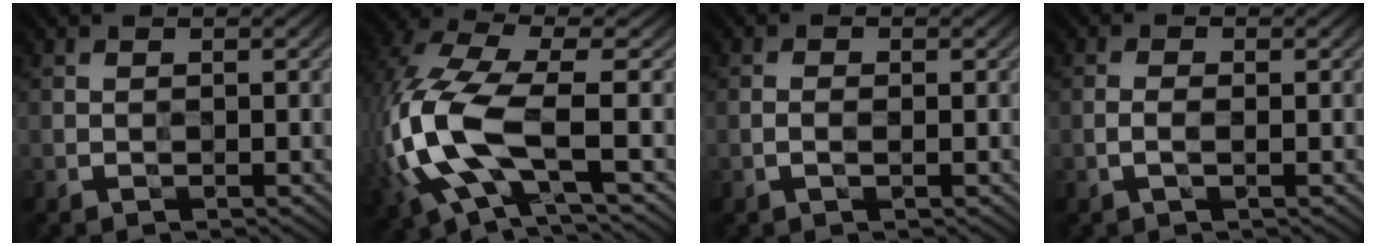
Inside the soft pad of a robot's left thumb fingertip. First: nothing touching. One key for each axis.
{"total": 14.0, "fx": -2.6, "fy": 5.6, "fz": 12.5, "tx": -0.315, "ty": -0.007, "tz": -0.051}
{"total": 1.0, "fx": -0.2, "fy": 0.4, "fz": 0.8, "tx": -0.017, "ty": 0.002, "tz": -0.006}
{"total": 1.3, "fx": -0.4, "fy": 0.5, "fz": 1.1, "tx": -0.024, "ty": 0.003, "tz": -0.010}